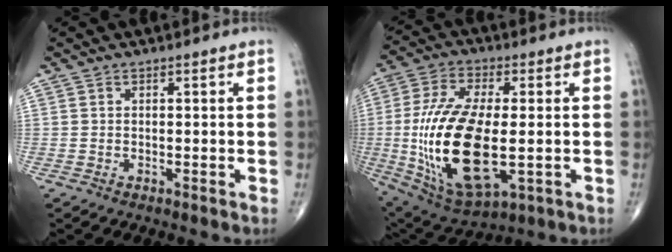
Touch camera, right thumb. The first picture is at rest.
{"total": 22.8, "force": [-2.4, 10.2, 20.3], "torque": [-0.420, -0.011, -0.023]}